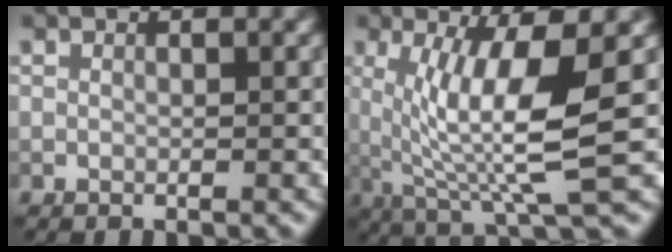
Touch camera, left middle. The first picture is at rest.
{"total": 8.9, "force": [0.8, 1.8, 8.7], "torque": [-0.150, -0.007, 0.020]}